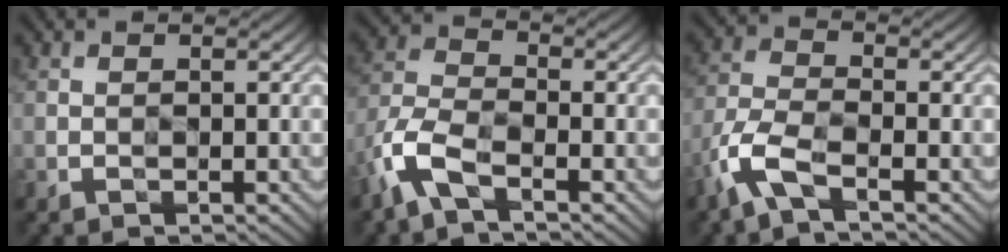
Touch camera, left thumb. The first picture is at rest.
{"total": 6.5, "force": [-4.1, 2.4, 4.4], "torque": [-0.114, -0.002, -0.102]}
{"total": 5.7, "force": [-3.7, 1.8, 4.0], "torque": [-0.107, -0.004, -0.090]}